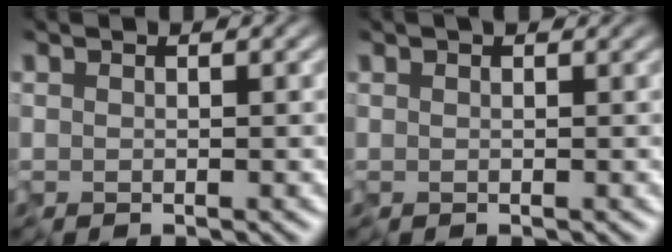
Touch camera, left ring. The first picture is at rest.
{"total": 1.6, "force": [1.0, 0.8, 1.0], "torque": [-0.018, 0.009, 0.011]}